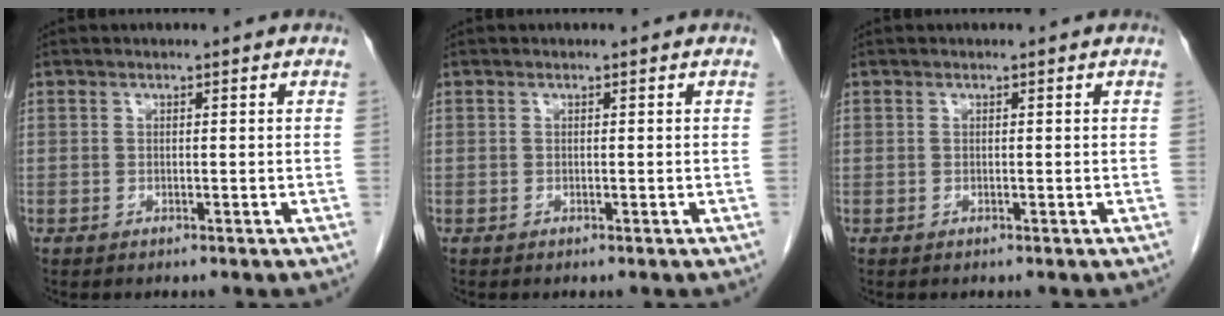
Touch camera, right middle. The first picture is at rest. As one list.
[{"total": 0.5, "force": [-0.4, 0.0, 0.4], "torque": [-0.003, 0.001, -0.002]}, {"total": 0.0}]